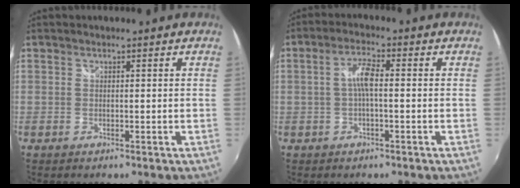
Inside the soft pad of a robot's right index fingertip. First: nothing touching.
{"total": 4.0, "force": [-0.3, 0.9, 3.9], "torque": [-0.077, 0.010, -0.005]}